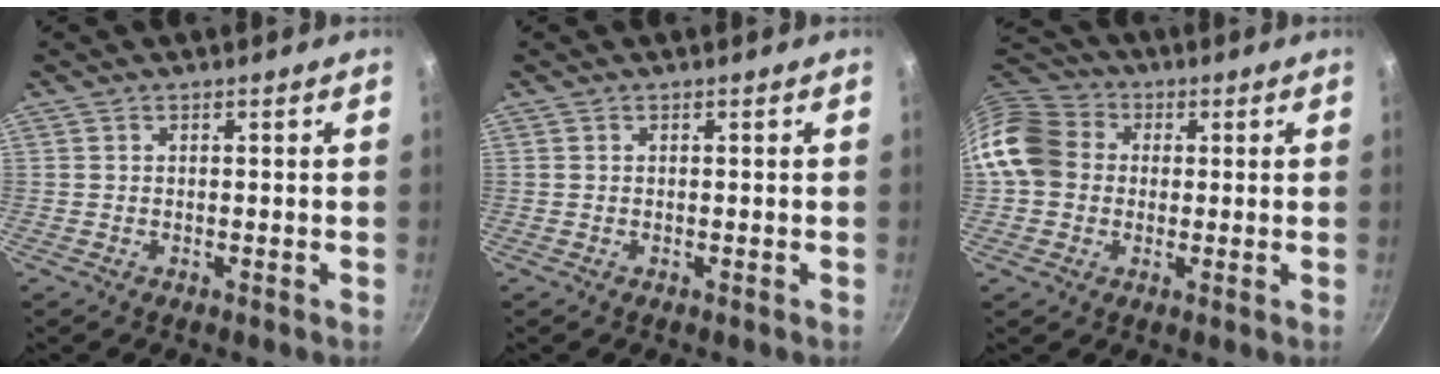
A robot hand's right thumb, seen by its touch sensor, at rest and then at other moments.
{"total": 0.0}
{"total": 11.9, "force": [0.7, 10.2, 6.0], "torque": [-0.086, 0.022, -0.004]}